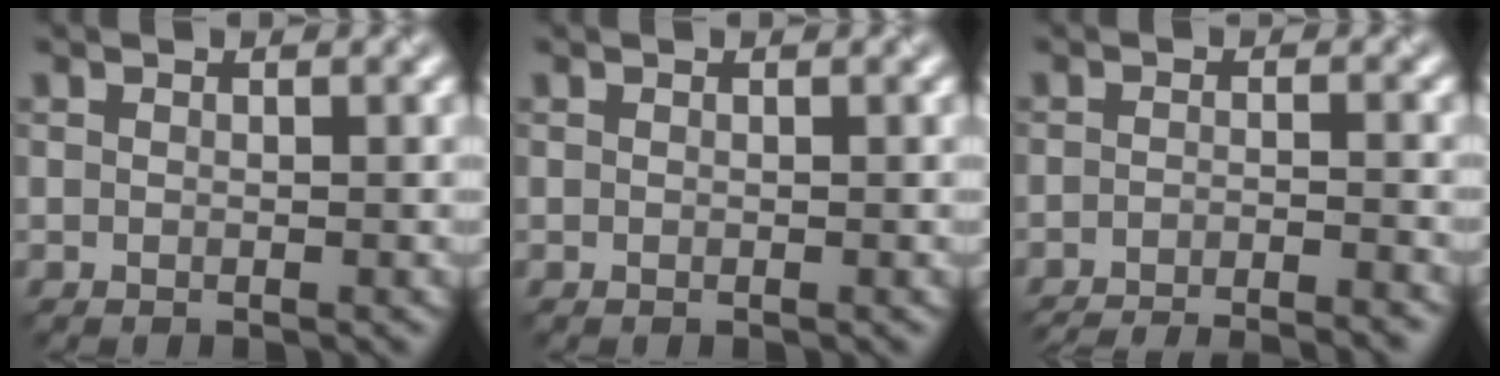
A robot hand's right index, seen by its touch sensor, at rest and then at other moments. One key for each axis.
{"total": 0.0}
{"total": 8.6, "fx": -8.0, "fy": 1.5, "fz": 2.8, "tx": -0.024, "ty": -0.006, "tz": -0.108}